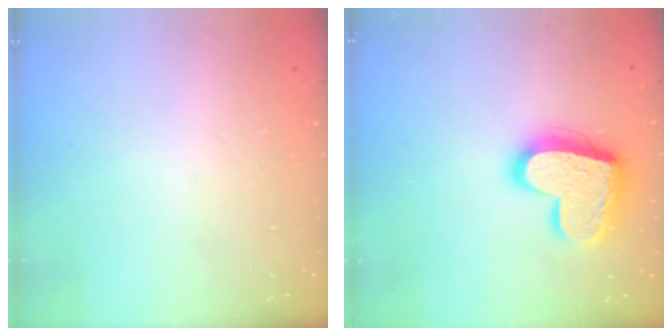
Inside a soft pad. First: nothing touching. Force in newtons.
{"total": 18.2, "press": 18.2, "slide": 1.6}